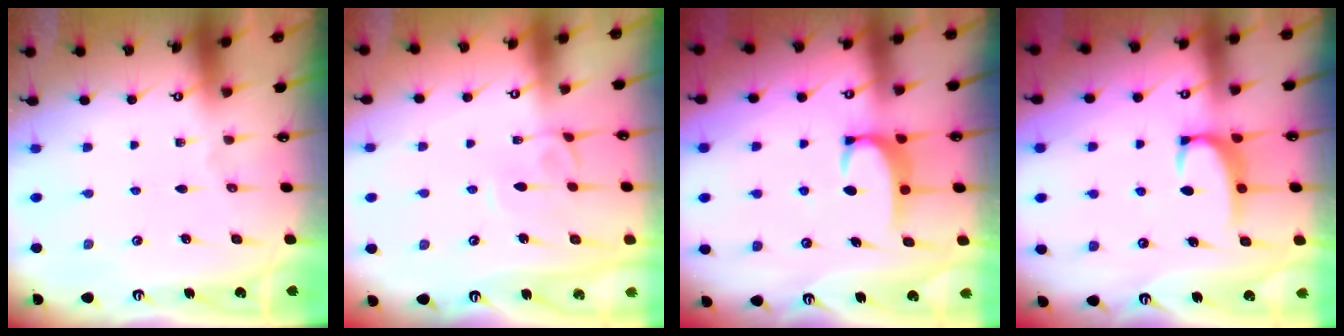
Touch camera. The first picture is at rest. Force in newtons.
{"total": 2.1, "press": 2.1, "slide": 0.3}
{"total": 2.7, "press": 2.7, "slide": 0.5}
{"total": 2.2, "press": 2.1, "slide": 0.6}